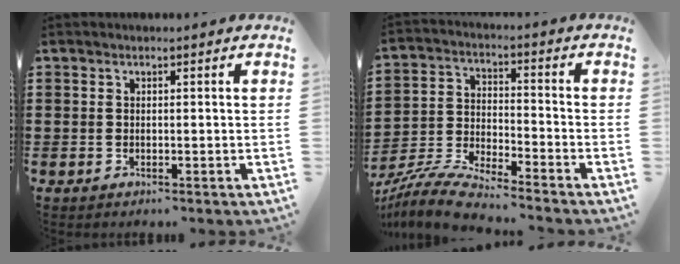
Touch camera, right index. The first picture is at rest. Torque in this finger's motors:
{"motor_torque": [-0.03, 0.20, 0.11, 0.05]}